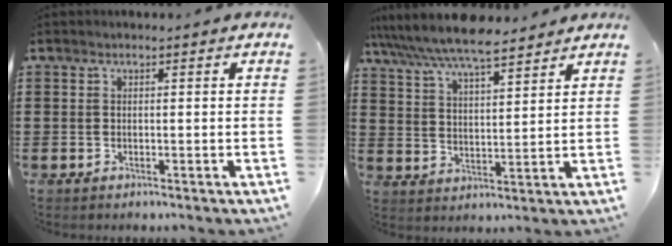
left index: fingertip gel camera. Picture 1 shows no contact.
{"total": 7.7, "force": [7.0, 0.9, 2.9], "torque": [-0.083, -0.029, 0.124]}